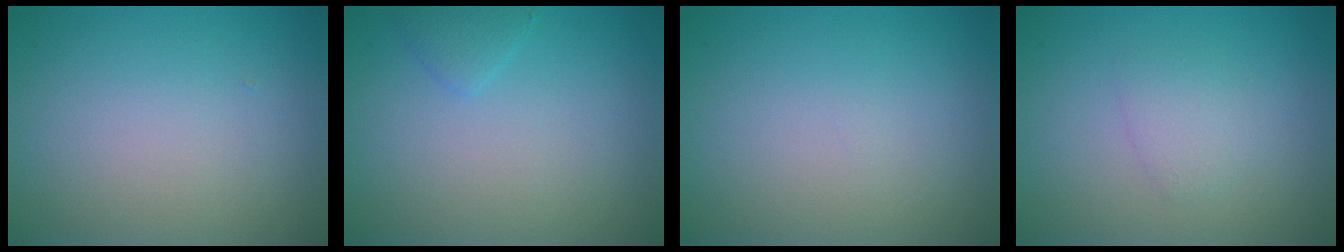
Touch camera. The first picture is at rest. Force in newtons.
{"total": 1.1, "press": 1.1, "slide": 0.1}
{"total": 0.0}
{"total": 1.5, "press": 1.5, "slide": 0.1}